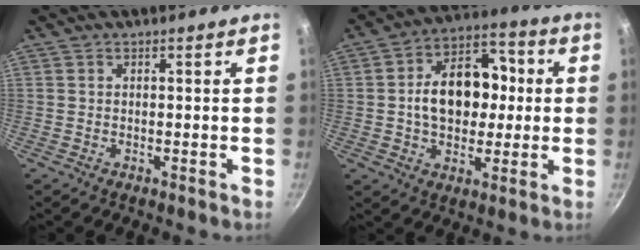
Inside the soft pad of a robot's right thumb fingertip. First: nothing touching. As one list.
[{"total": 15.7, "force": [0.7, 10.7, 11.4], "torque": [-0.142, 0.031, 0.007]}]